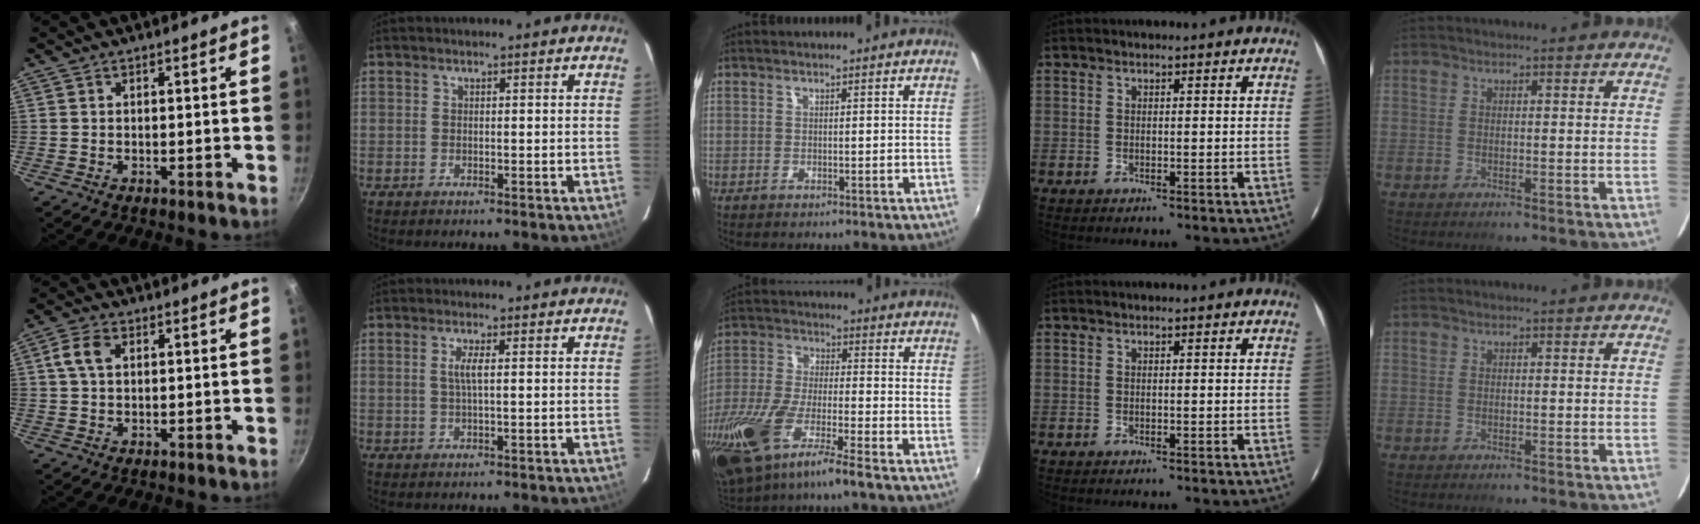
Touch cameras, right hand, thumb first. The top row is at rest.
{"thumb": {"total": 4.8, "force": [1.3, 2.9, 3.6], "torque": [-0.073, 0.011, 0.021]}, "index": {"total": 2.3, "force": [0.2, 0.0, 2.3], "torque": [-0.045, 0.001, 0.002]}, "middle": {"total": 19.5, "force": [-11.9, 4.1, 14.9], "torque": [-0.310, -0.058, -0.223]}}